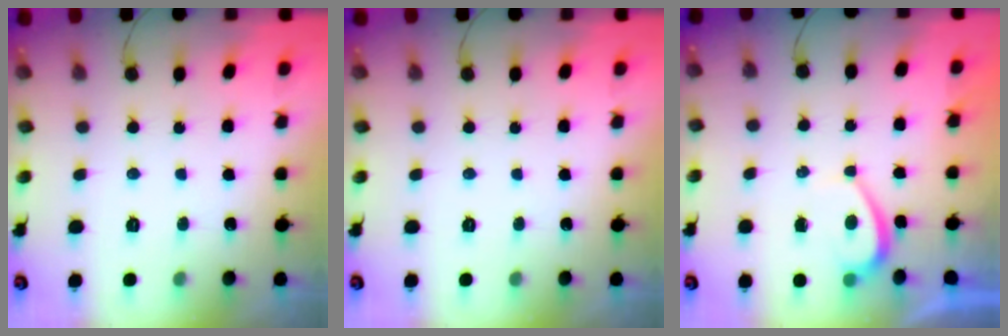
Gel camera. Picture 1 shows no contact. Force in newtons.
{"total": 0.0}
{"total": 1.3, "press": 1.1, "slide": 0.5}